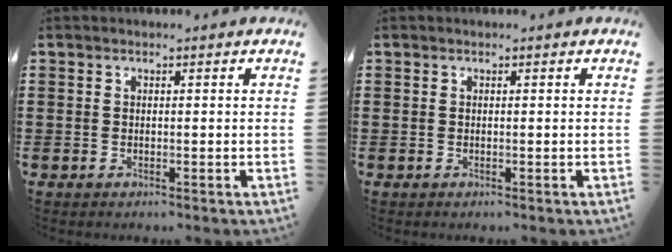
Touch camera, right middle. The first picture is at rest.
{"total": 0.0}